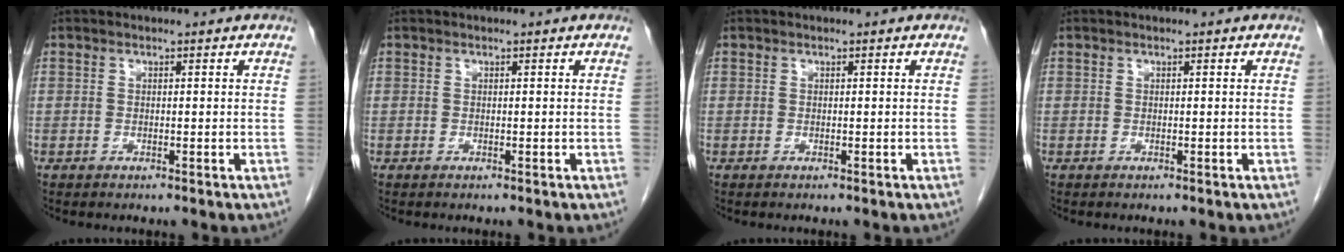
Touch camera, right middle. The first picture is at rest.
{"total": 0.0}
{"total": 0.0}
{"total": 0.0}